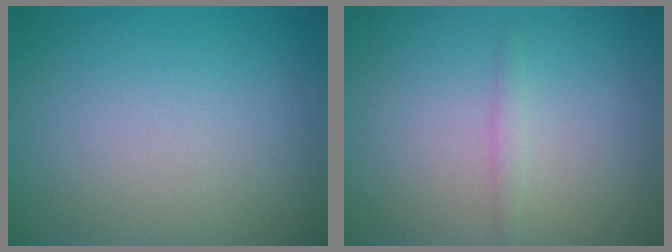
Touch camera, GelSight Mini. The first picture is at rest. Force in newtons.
{"total": 0.9, "press": 0.9, "slide": 0.0}